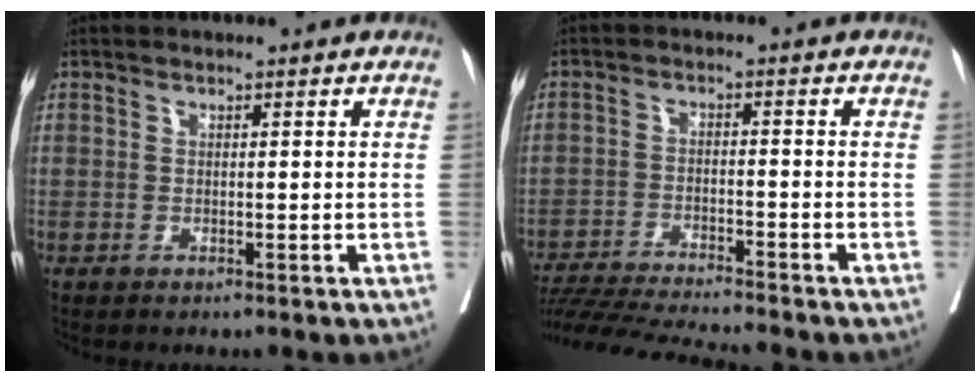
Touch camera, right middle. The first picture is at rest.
{"total": 12.4, "force": [-11.5, -0.7, 4.8], "torque": [-0.075, -0.017, -0.189]}